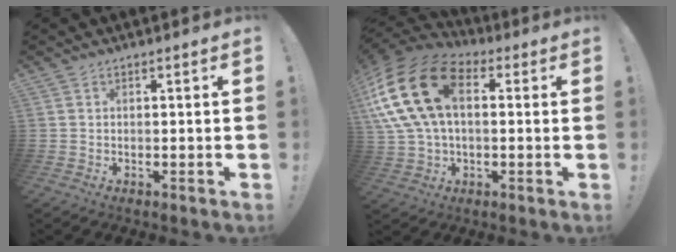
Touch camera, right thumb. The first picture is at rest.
{"total": 22.1, "force": [5.1, 14.1, 16.3], "torque": [-0.318, -0.001, 0.091]}